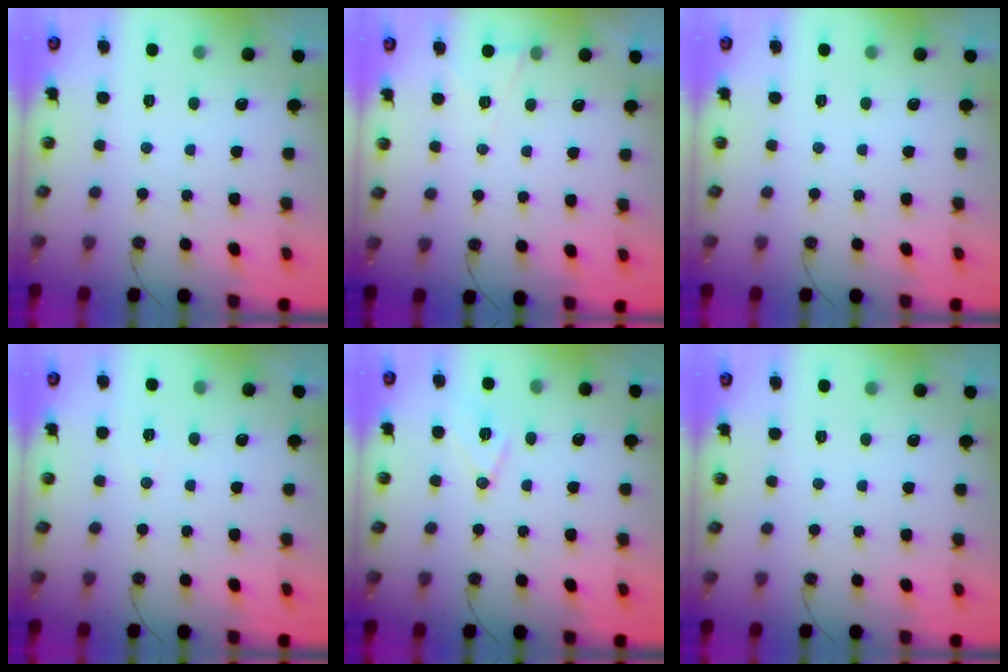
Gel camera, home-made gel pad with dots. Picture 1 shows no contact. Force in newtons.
{"total": 5.2, "press": 2.8, "slide": 4.3}
{"total": 0.0}
{"total": 5.5, "press": 3.3, "slide": 4.4}
{"total": 9.4, "press": 8.7, "slide": 3.5}
{"total": 0.0}